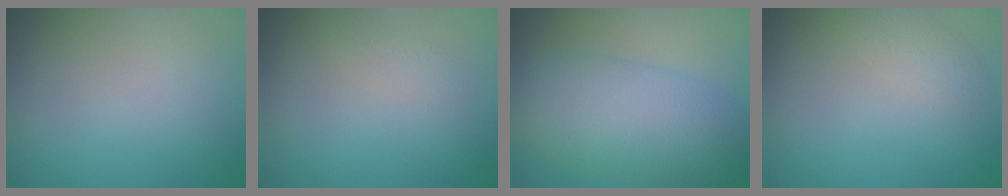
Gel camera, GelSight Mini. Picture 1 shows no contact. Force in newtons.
{"total": 0.8, "press": 0.8, "slide": 0.0}
{"total": 8.2, "press": 8.1, "slide": 0.2}
{"total": 1.4, "press": 1.4, "slide": 0.1}